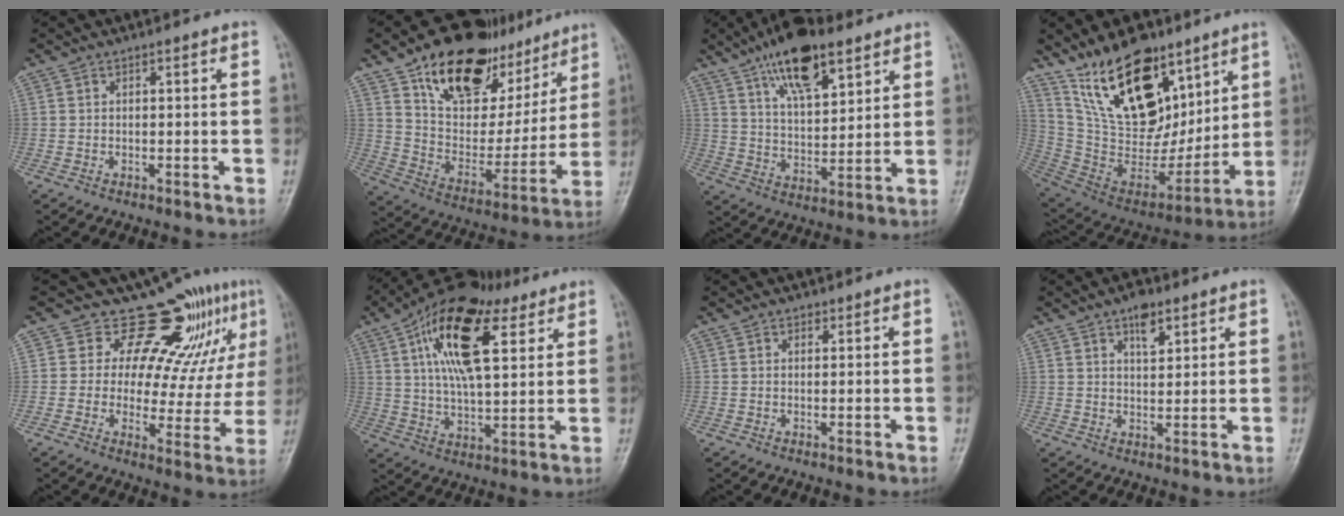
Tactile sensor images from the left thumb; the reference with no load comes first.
{"total": 25.8, "force": [15.5, 14.4, 14.7], "torque": [-0.181, -0.038, 0.259]}
{"total": 15.2, "force": [9.3, 6.2, 10.3], "torque": [-0.147, -0.036, 0.162]}
{"total": 22.8, "force": [13.6, 12.4, 13.5], "torque": [-0.182, -0.066, 0.257]}
{"total": 16.3, "force": [10.3, 8.1, 9.7], "torque": [-0.062, -0.061, 0.128]}
{"total": 19.6, "force": [8.5, 8.7, 15.4], "torque": [-0.248, -0.008, 0.143]}
{"total": 0.7, "force": [0.5, 0.5, 0.1], "torque": [0.003, -0.003, 0.005]}
{"total": 4.9, "force": [2.9, 2.4, 3.1], "torque": [-0.035, -0.014, 0.043]}